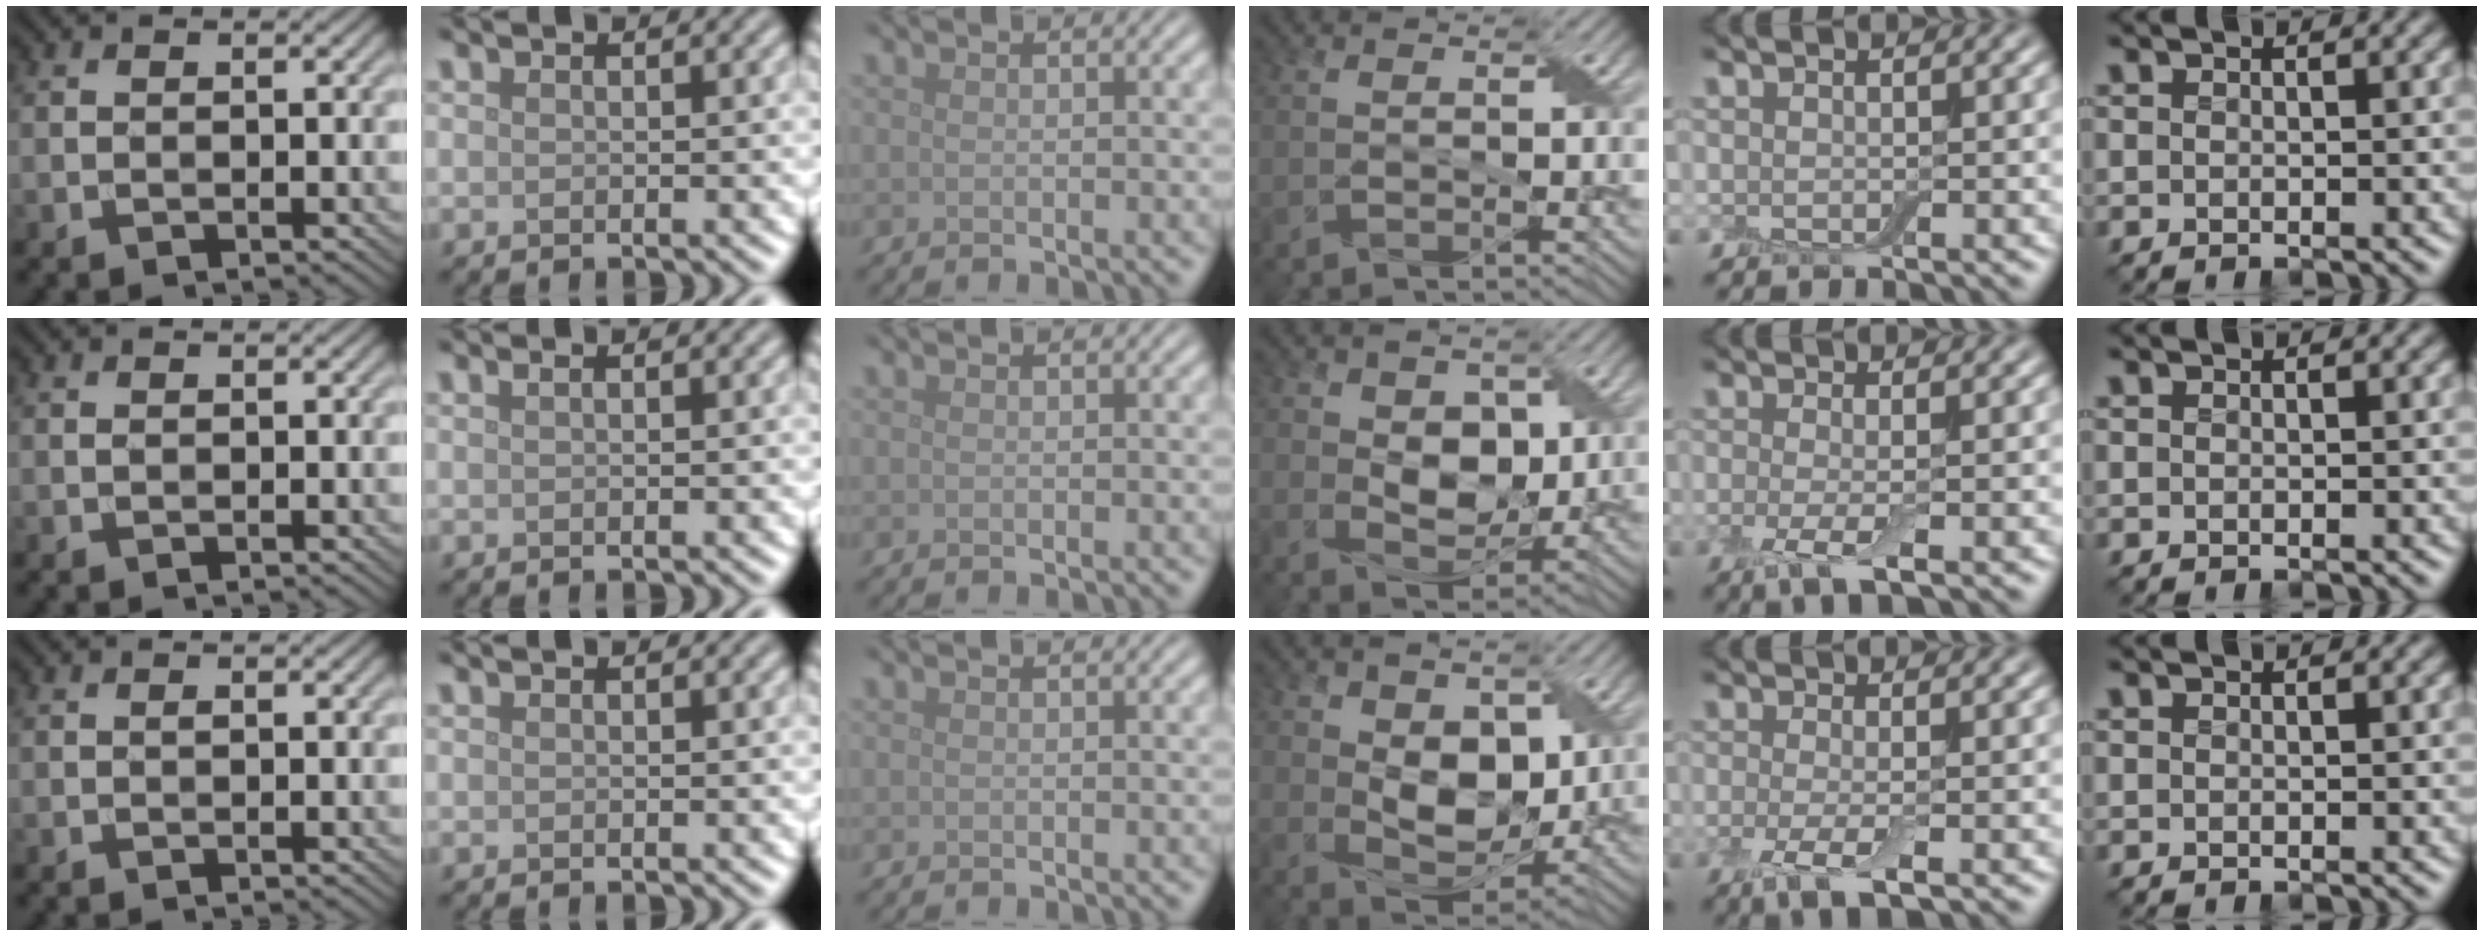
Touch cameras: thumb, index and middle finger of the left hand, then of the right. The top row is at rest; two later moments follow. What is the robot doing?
{"motion": "peel", "object": "small bumper sticker"}